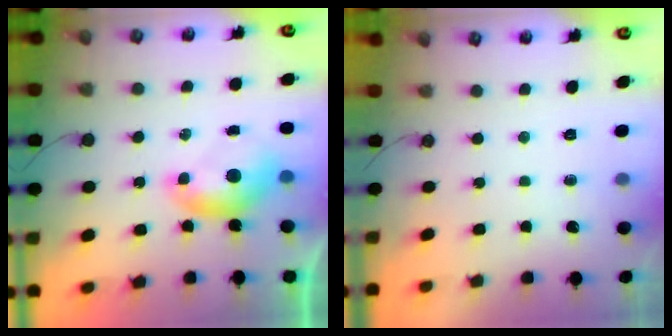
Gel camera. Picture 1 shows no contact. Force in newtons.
{"total": 0.0}